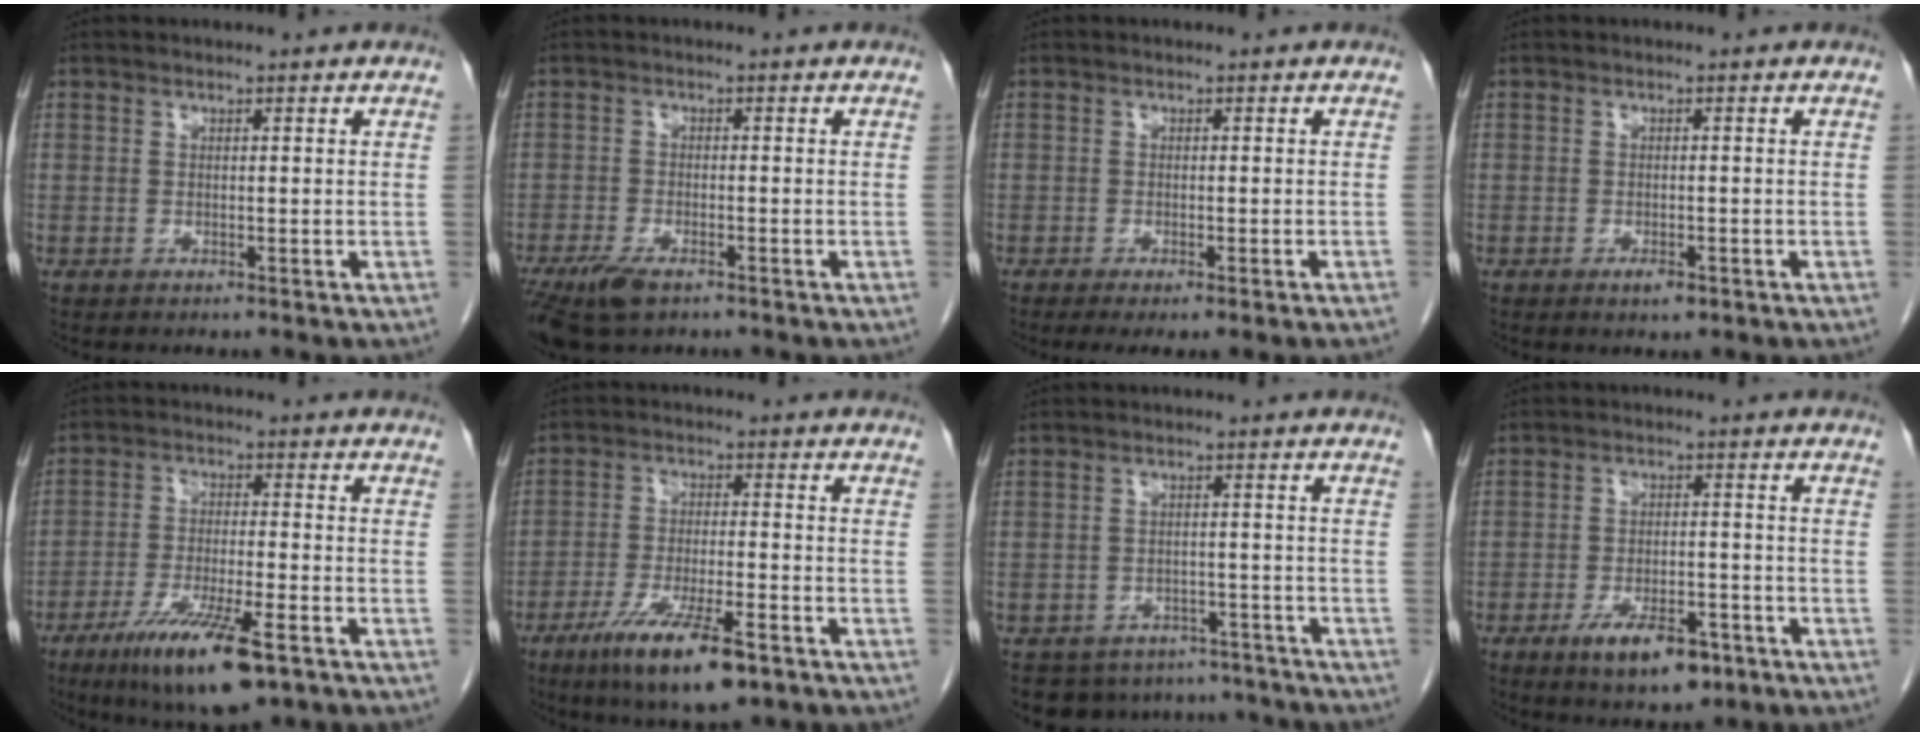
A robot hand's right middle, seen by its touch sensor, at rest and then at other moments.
{"total": 6.4, "force": [-4.4, 2.2, 4.2], "torque": [-0.083, -0.013, -0.078]}
{"total": 4.5, "force": [-3.2, 0.1, 3.1], "torque": [-0.042, -0.014, -0.046]}
{"total": 1.7, "force": [-1.0, 0.6, 1.3], "torque": [-0.022, -0.001, -0.012]}
{"total": 12.3, "force": [-7.2, 2.0, 9.7], "torque": [-0.178, -0.028, -0.118]}
{"total": 11.3, "force": [-6.9, 2.0, 8.8], "torque": [-0.160, -0.024, -0.112]}
{"total": 11.1, "force": [-9.8, 4.9, 1.4], "torque": [-0.019, 0.014, -0.116]}
{"total": 8.0, "force": [-4.8, 3.1, 5.6], "torque": [-0.096, -0.005, -0.071]}